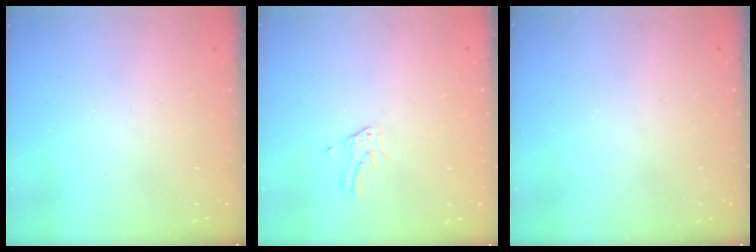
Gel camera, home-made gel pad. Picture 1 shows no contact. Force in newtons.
{"total": 1.3, "press": 1.3, "slide": 0.1}
{"total": 0.0}